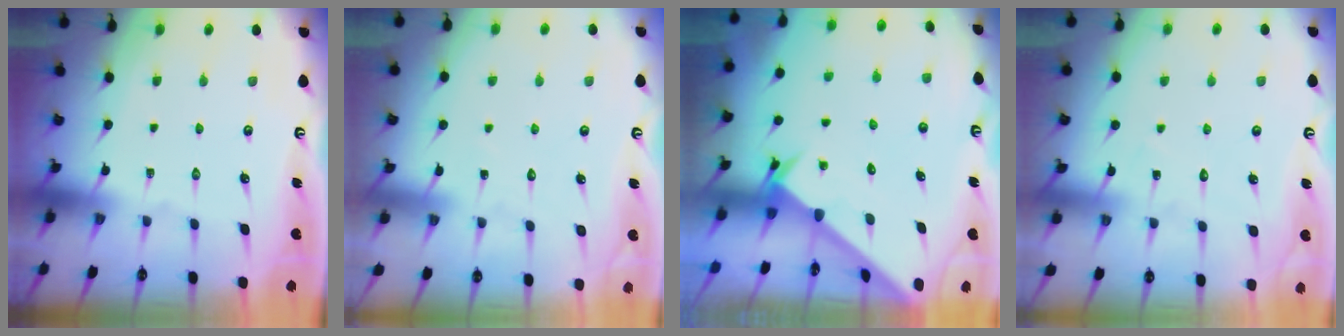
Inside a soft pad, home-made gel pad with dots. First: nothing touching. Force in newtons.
{"total": 4.5, "press": 4.4, "slide": 0.4}
{"total": 2.4, "press": 2.4, "slide": 0.2}
{"total": 5.3, "press": 5.2, "slide": 0.5}